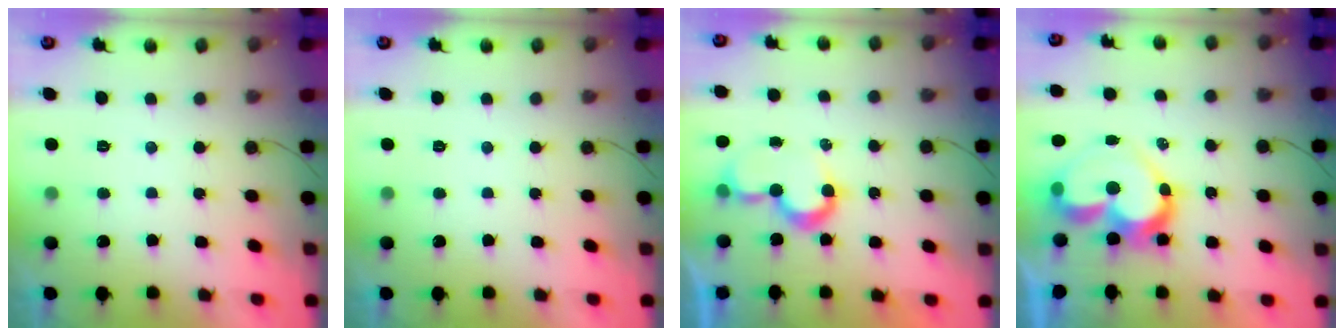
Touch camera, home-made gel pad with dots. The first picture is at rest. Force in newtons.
{"total": 0.0}
{"total": 7.9, "press": 7.9, "slide": 0.1}
{"total": 15.4, "press": 15.3, "slide": 1.2}